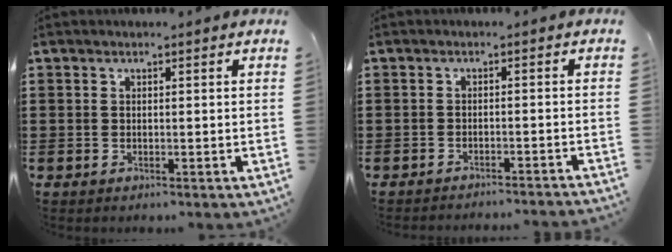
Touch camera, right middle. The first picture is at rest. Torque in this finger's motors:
{"motor_torque": [0.12, -0.09, 0.19, 0.12]}